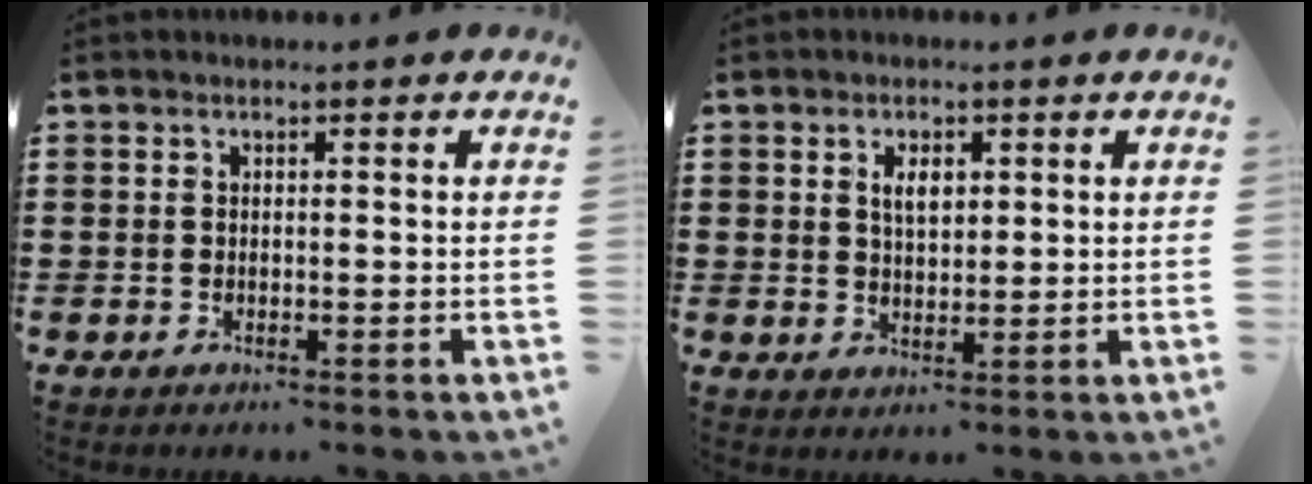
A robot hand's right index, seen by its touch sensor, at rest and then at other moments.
{"total": 3.1, "force": [1.1, 1.6, 2.4], "torque": [-0.045, 0.003, 0.017]}